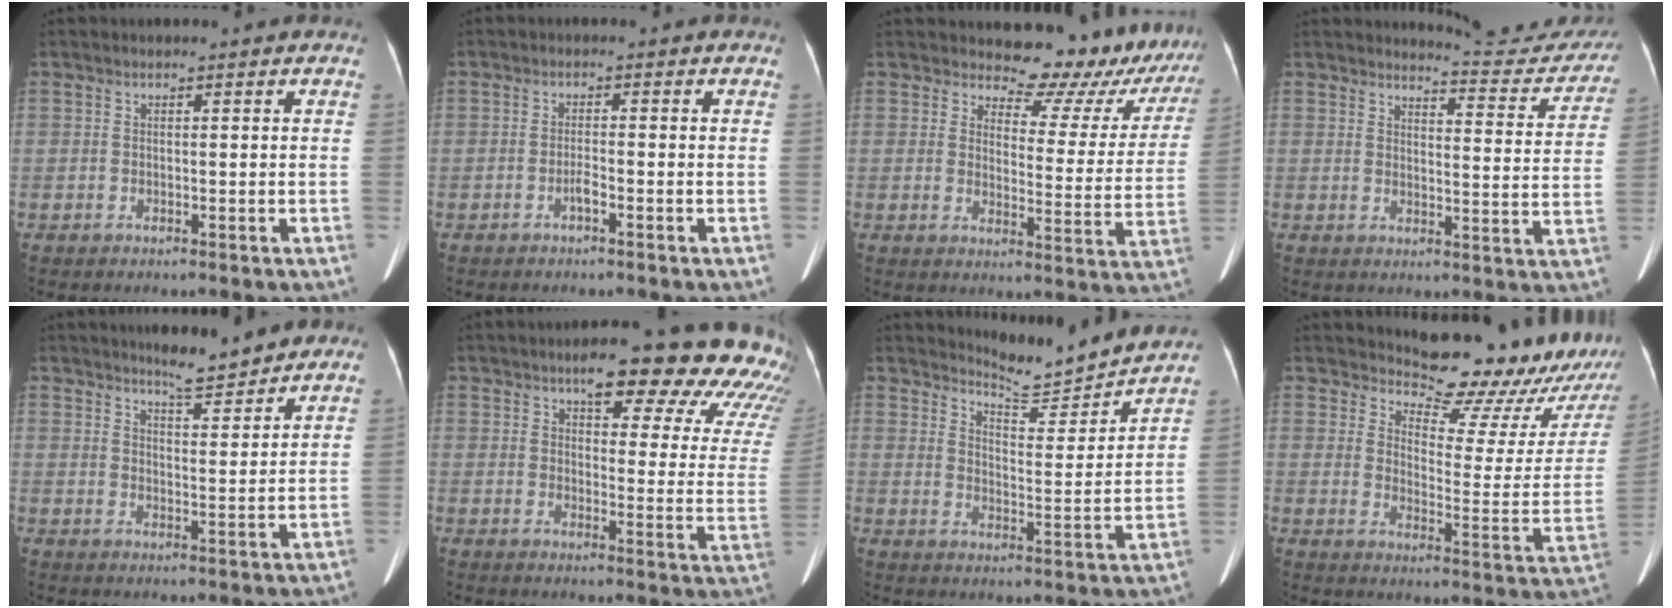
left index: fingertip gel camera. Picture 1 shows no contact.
{"total": 0.9, "force": [-0.6, 0.1, 0.7], "torque": [-0.016, 0.001, -0.011]}
{"total": 15.4, "force": [14.5, 4.4, 2.9], "torque": [-0.010, -0.064, 0.143]}
{"total": 11.2, "force": [11.1, 1.3, 0.1], "torque": [0.015, -0.056, 0.115]}
{"total": 6.4, "force": [5.7, 1.1, 2.7], "torque": [-0.042, 0.000, 0.085]}
{"total": 21.5, "force": [17.8, 5.0, 11.1], "torque": [-0.112, -0.043, 0.188]}
{"total": 10.1, "force": [10.0, 0.0, 1.1], "torque": [-0.029, -0.018, 0.144]}
{"total": 17.7, "force": [16.5, 3.2, 5.8], "torque": [-0.065, -0.087, 0.187]}